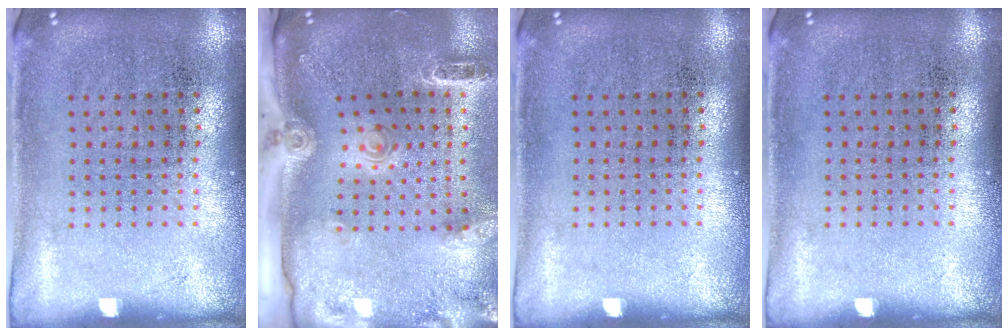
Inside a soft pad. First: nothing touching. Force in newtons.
{"total": 2.9, "press": 2.0, "slide": 2.0}
{"total": 0.0}
{"total": 0.0}